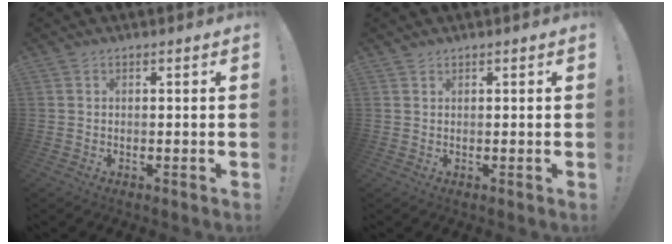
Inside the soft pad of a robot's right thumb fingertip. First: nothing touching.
{"total": 0.9, "force": [0.9, 0.1, 0.0], "torque": [0.007, -0.005, 0.016]}